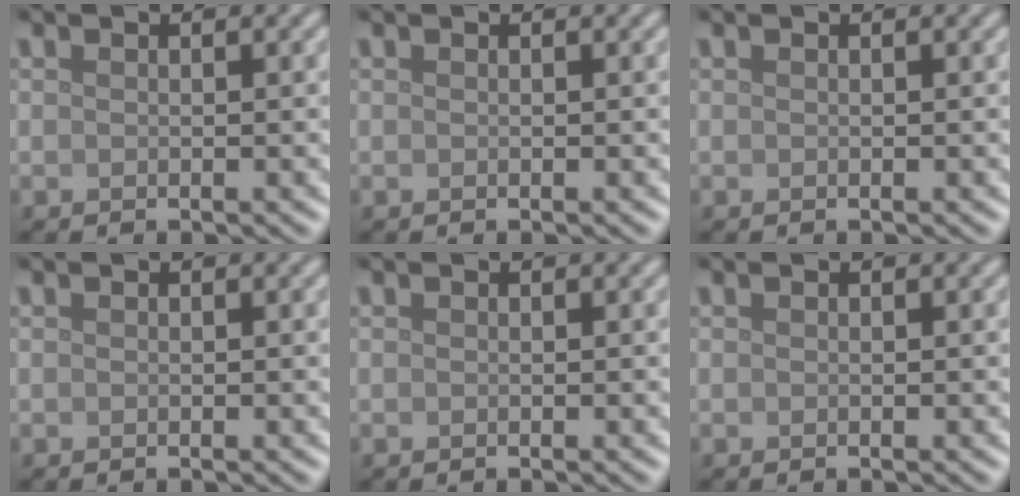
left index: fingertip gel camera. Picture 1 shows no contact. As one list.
[{"total": 0.0}, {"total": 0.0}, {"total": 0.0}, {"total": 0.0}, {"total": 0.0}]